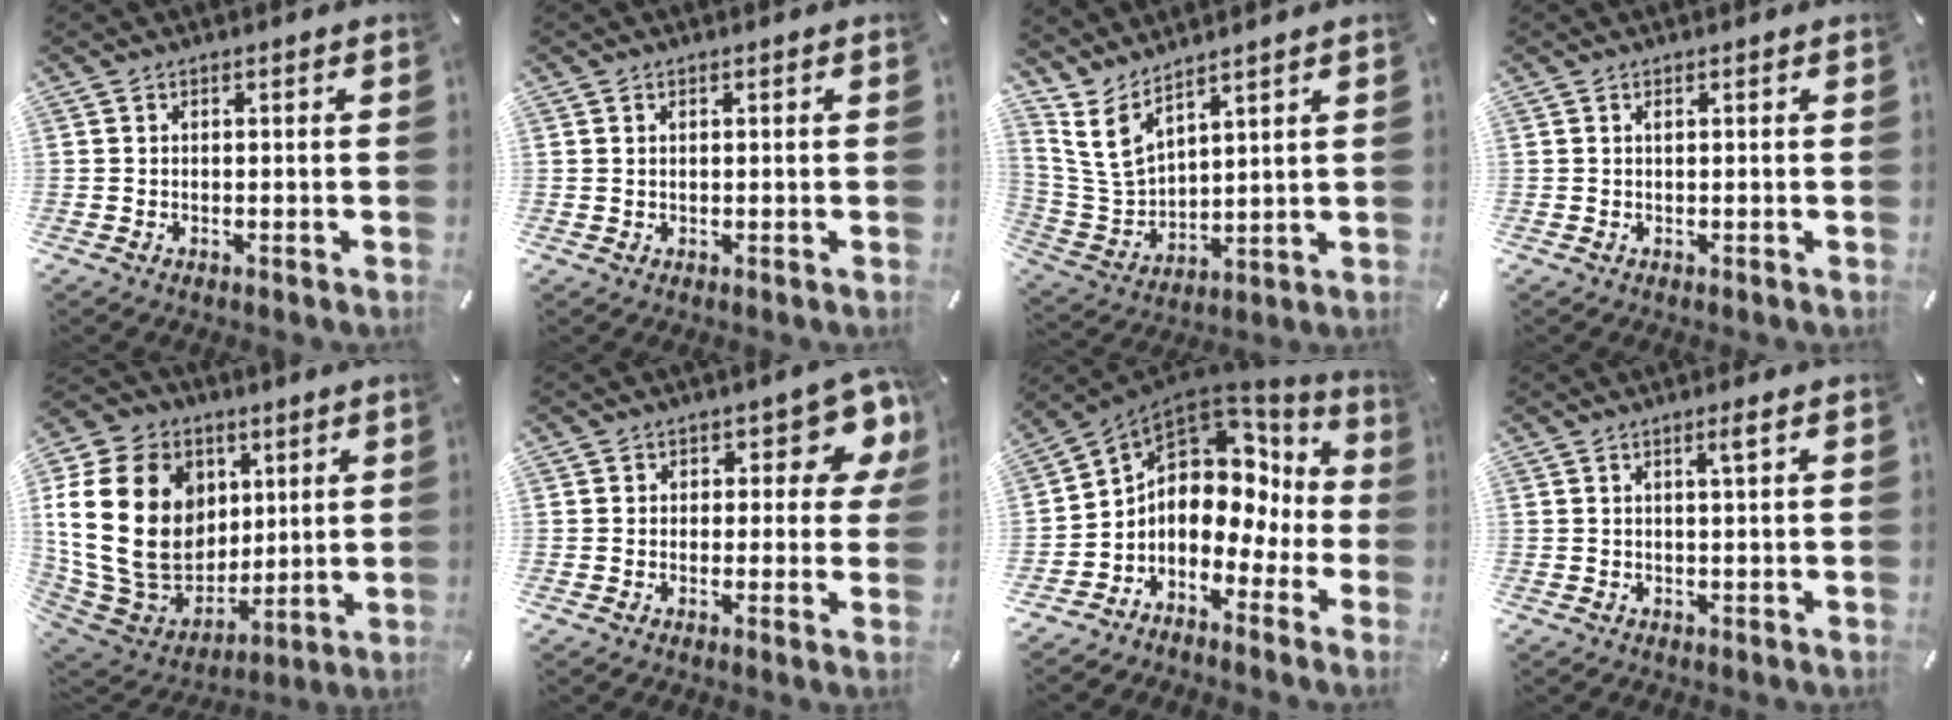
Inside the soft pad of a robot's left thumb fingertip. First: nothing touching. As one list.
[{"total": 0.7, "force": [0.2, 0.6, 0.3], "torque": [-0.006, 0.005, 0.004]}, {"total": 8.6, "force": [6.2, 4.2, 4.2], "torque": [-0.118, -0.032, 0.117]}, {"total": 0.6, "force": [0.2, 0.2, 0.5], "torque": [-0.011, 0.000, 0.004]}, {"total": 26.2, "force": [4.6, 20.5, 15.6], "torque": [-0.304, -0.018, 0.109]}, {"total": 8.2, "force": [3.2, 5.1, 5.6], "torque": [-0.057, -0.015, 0.050]}, {"total": 10.7, "force": [1.7, 8.5, 6.3], "torque": [-0.108, -0.028, 0.026]}, {"total": 2.4, "force": [1.0, -0.1, 2.1], "torque": [-0.043, 0.000, 0.015]}]